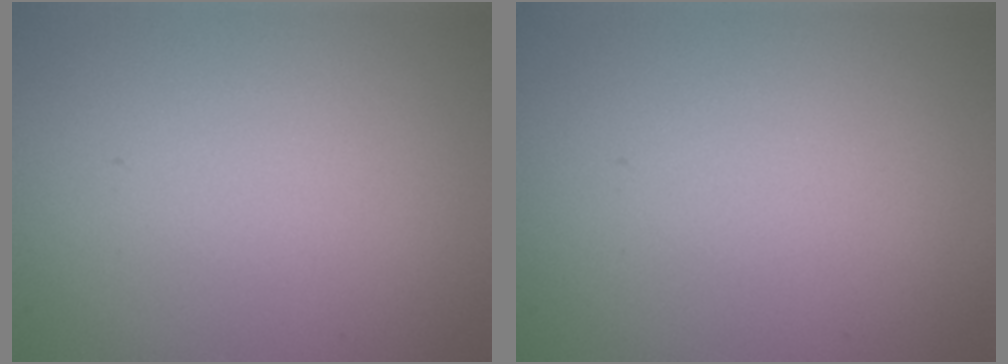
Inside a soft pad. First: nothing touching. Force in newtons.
{"total": 0.0}